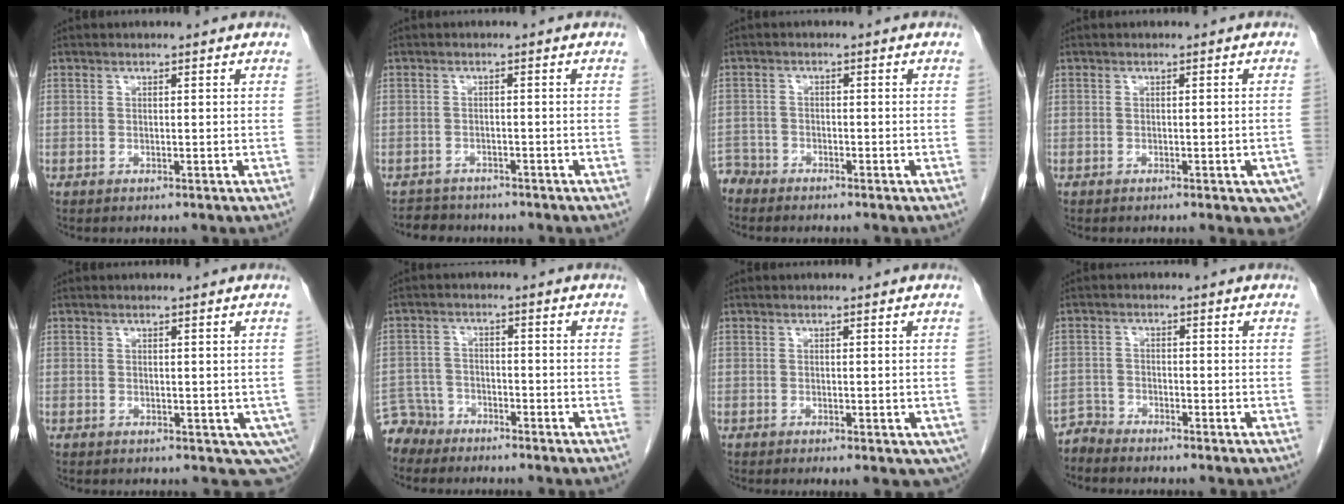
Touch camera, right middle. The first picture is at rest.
{"total": 4.1, "force": [-3.7, 1.8, 0.2], "torque": [-0.007, -0.002, -0.052]}
{"total": 3.2, "force": [-3.0, 0.9, -0.6], "torque": [0.014, -0.003, -0.060]}
{"total": 6.0, "force": [-3.7, 1.7, 4.4], "torque": [-0.031, -0.009, -0.048]}
{"total": 4.0, "force": [-0.1, 2.8, 2.8], "torque": [-0.020, -0.006, 0.008]}
{"total": 4.7, "force": [-4.2, 2.0, -0.7], "torque": [0.015, -0.004, -0.082]}
{"total": 5.8, "force": [-2.8, 2.5, 4.5], "torque": [-0.051, -0.013, -0.037]}
{"total": 2.6, "force": [-2.5, 0.1, -0.8], "torque": [0.024, -0.010, -0.049]}